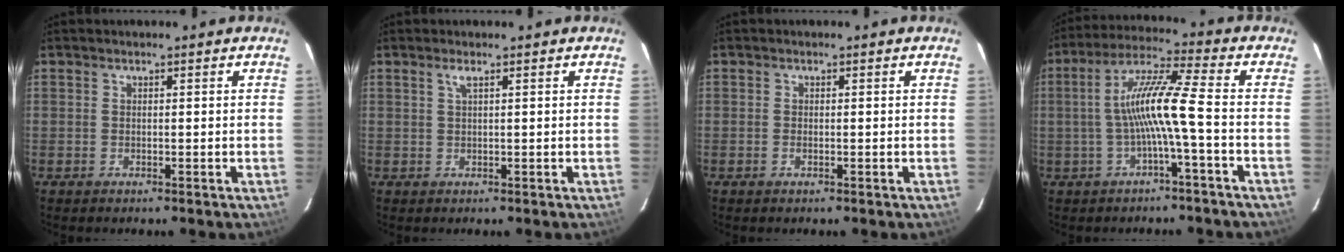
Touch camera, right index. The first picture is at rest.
{"total": 1.1, "force": [0.6, -0.2, 0.9], "torque": [-0.019, 0.002, 0.011]}
{"total": 0.8, "force": [-0.3, 0.3, 0.7], "torque": [-0.015, 0.000, -0.007]}
{"total": 9.9, "force": [-2.0, -0.7, 9.7], "torque": [-0.195, 0.013, -0.033]}